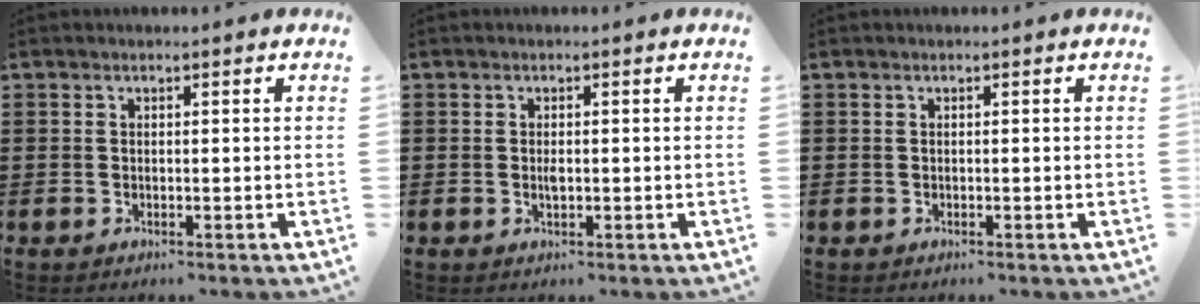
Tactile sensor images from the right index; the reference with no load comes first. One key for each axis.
{"total": 1.3, "fx": -0.1, "fy": 0.5, "fz": 1.2, "tx": -0.025, "ty": 0.000, "tz": -0.003}
{"total": 0.0}